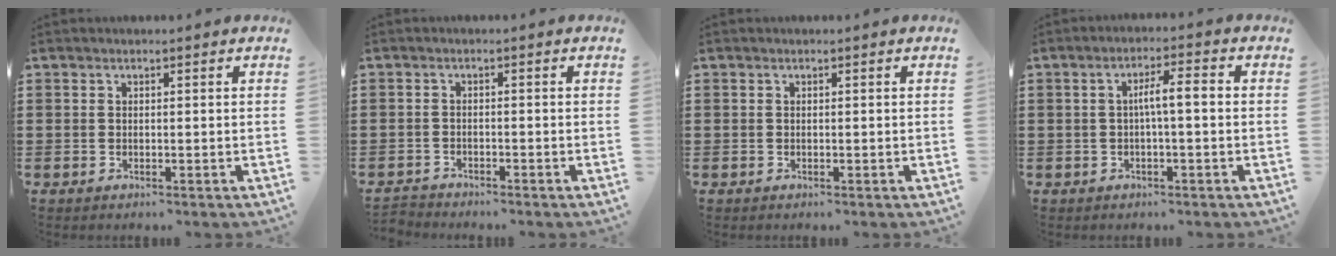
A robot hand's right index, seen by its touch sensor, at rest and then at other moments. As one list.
[{"total": 1.5, "force": [-1.5, 0.1, -0.2], "torque": [-0.003, 0.002, -0.034]}, {"total": 0.0}, {"total": 3.6, "force": [-0.3, 0.3, 3.6], "torque": [-0.065, 0.003, -0.009]}]